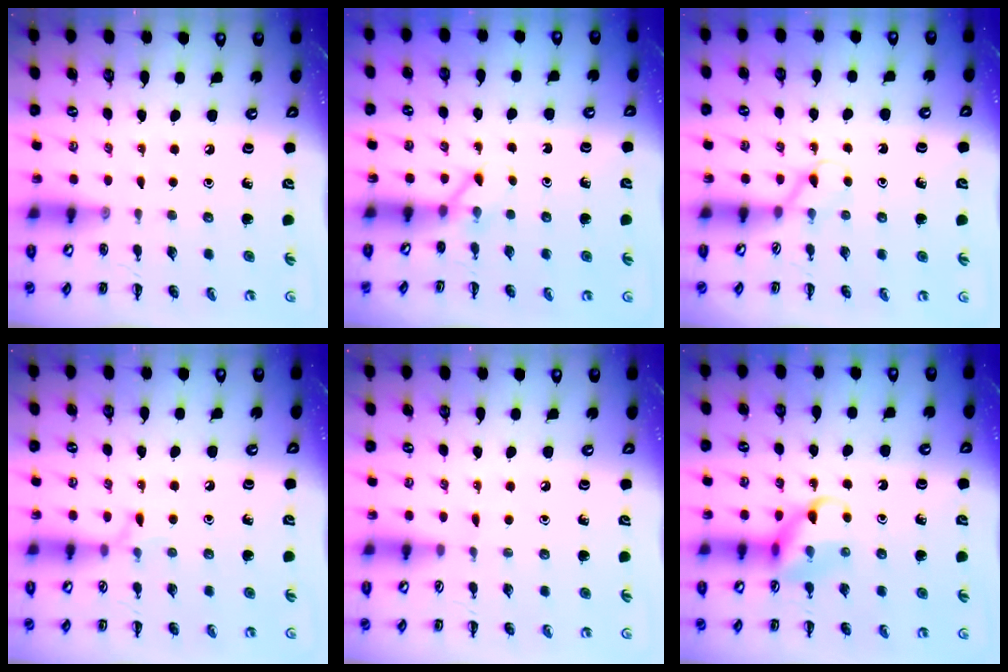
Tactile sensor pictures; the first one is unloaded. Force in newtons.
{"total": 2.8, "press": 2.6, "slide": 1.0}
{"total": 2.6, "press": 2.5, "slide": 0.9}
{"total": 5.4, "press": 5.0, "slide": 2.0}
{"total": 3.8, "press": 3.6, "slide": 1.4}
{"total": 11.1, "press": 11.0, "slide": 1.3}